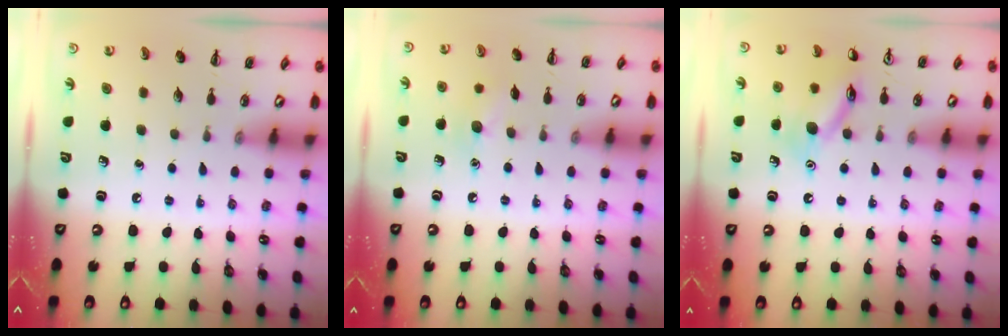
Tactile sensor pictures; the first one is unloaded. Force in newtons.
{"total": 7.2, "press": 6.9, "slide": 1.9}
{"total": 12.6, "press": 12.6, "slide": 0.7}